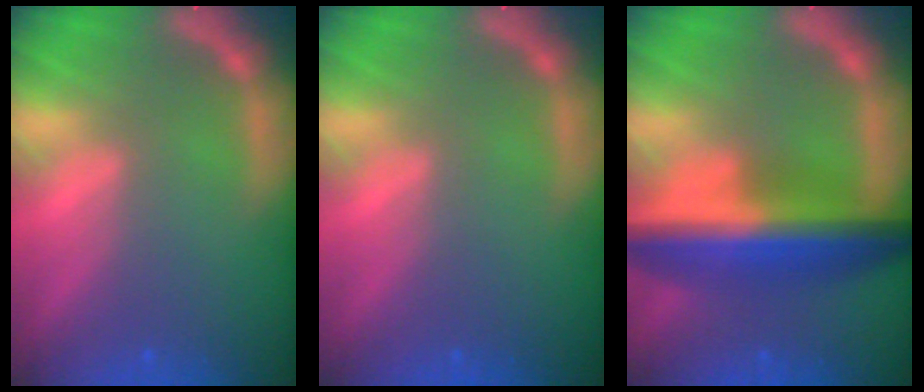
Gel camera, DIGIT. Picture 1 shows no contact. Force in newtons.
{"total": 0.0}
{"total": 10.1}